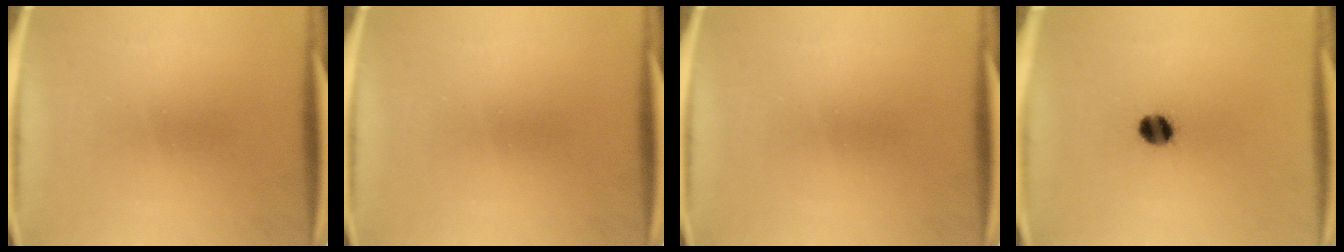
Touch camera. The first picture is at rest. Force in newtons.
{"total": 0.0}
{"total": 0.0}
{"total": 5.0}